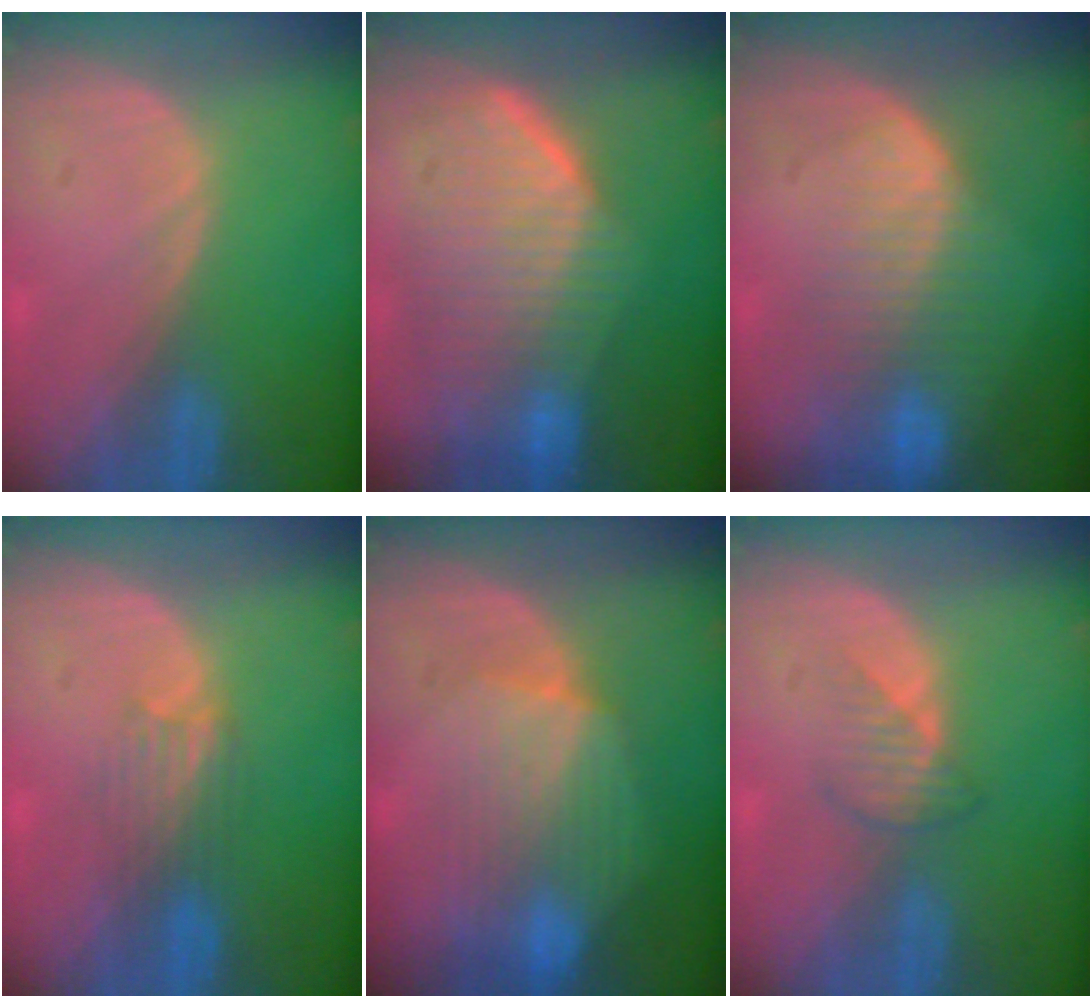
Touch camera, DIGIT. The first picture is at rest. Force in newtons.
{"total": 9.7, "press": 9.1, "slide": 3.4}
{"total": 8.6, "press": 7.3, "slide": 4.4}
{"total": 3.3, "press": 3.3, "slide": 0.1}
{"total": 8.8, "press": 8.1, "slide": 3.5}
{"total": 2.7, "press": 2.6, "slide": 0.5}